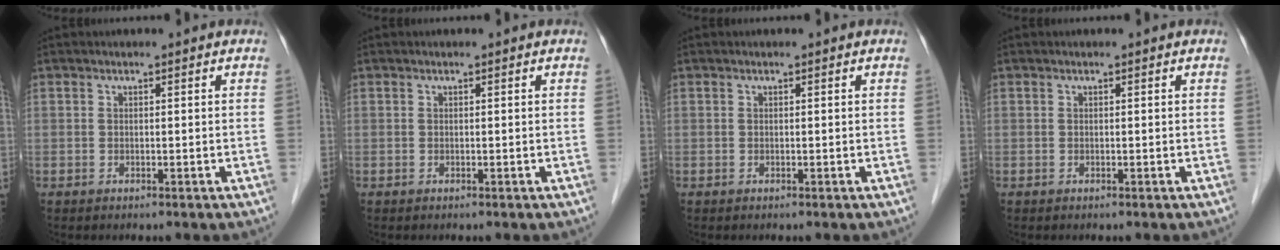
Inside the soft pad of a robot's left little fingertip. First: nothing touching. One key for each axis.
{"total": 0.0}
{"total": 0.0}
{"total": 0.0}